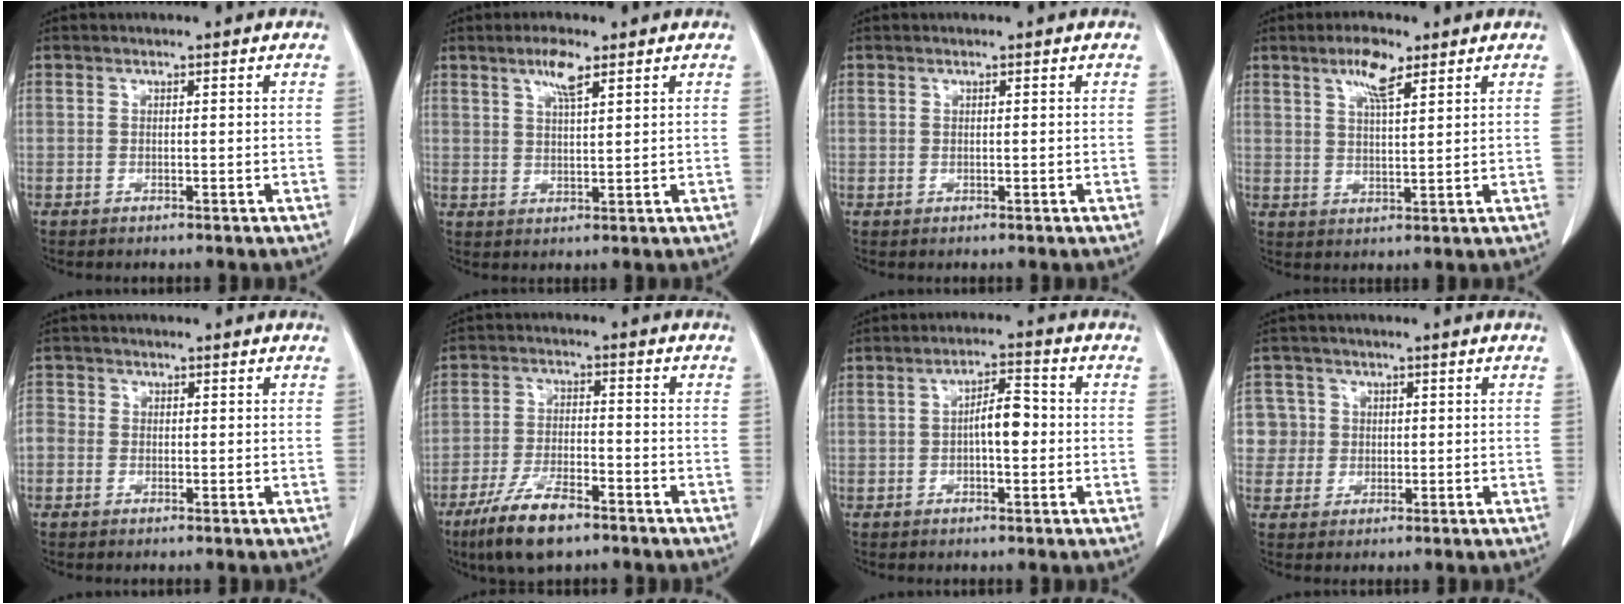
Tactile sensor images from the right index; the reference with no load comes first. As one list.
[{"total": 4.6, "force": [2.8, 1.0, 3.6], "torque": [-0.071, 0.001, 0.052]}, {"total": 0.0}, {"total": 5.8, "force": [3.5, 1.5, 4.4], "torque": [-0.085, 0.002, 0.063]}, {"total": 5.6, "force": [-0.6, 4.9, 2.8], "torque": [-0.095, 0.018, -0.012]}, {"total": 10.3, "force": [-7.0, 3.0, 7.0], "torque": [-0.139, -0.014, -0.124]}, {"total": 5.5, "force": [-0.4, 2.0, 5.1], "torque": [-0.093, 0.018, -0.009]}, {"total": 6.4, "force": [0.5, 6.4, 0.3], "torque": [-0.007, 0.030, 0.017]}]